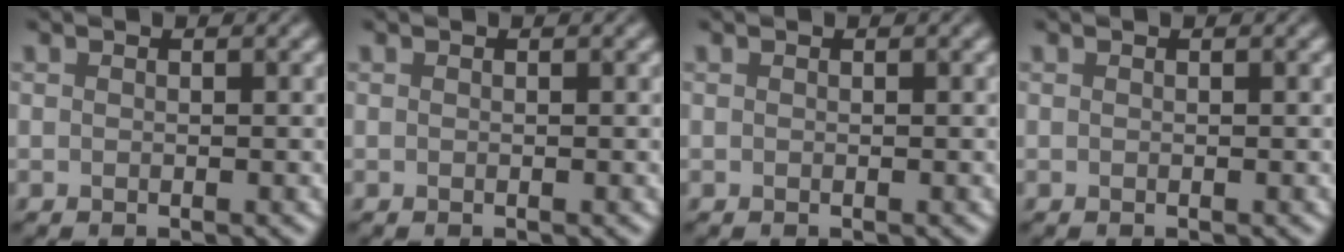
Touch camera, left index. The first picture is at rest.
{"total": 0.0}
{"total": 0.0}
{"total": 0.0}